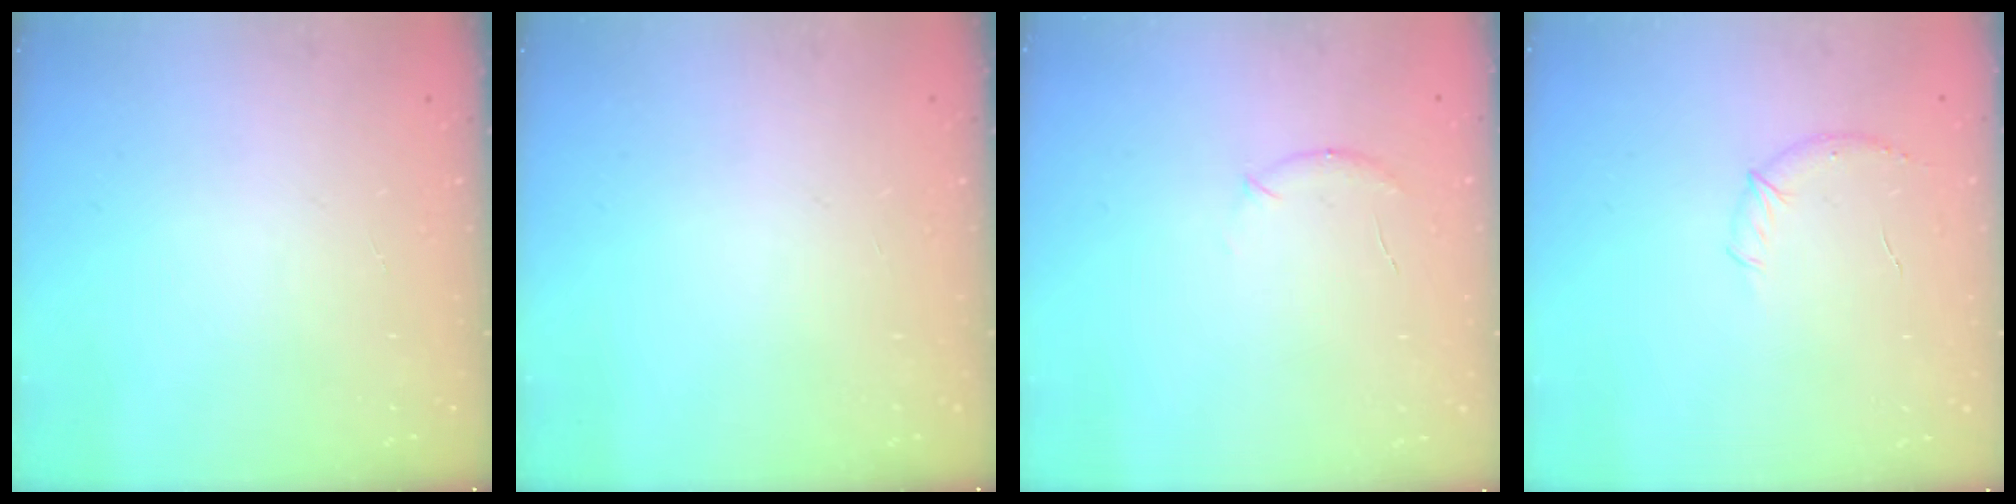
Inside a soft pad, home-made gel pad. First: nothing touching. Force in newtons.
{"total": 0.0}
{"total": 6.1, "press": 5.9, "slide": 1.3}
{"total": 8.0, "press": 7.8, "slide": 1.5}